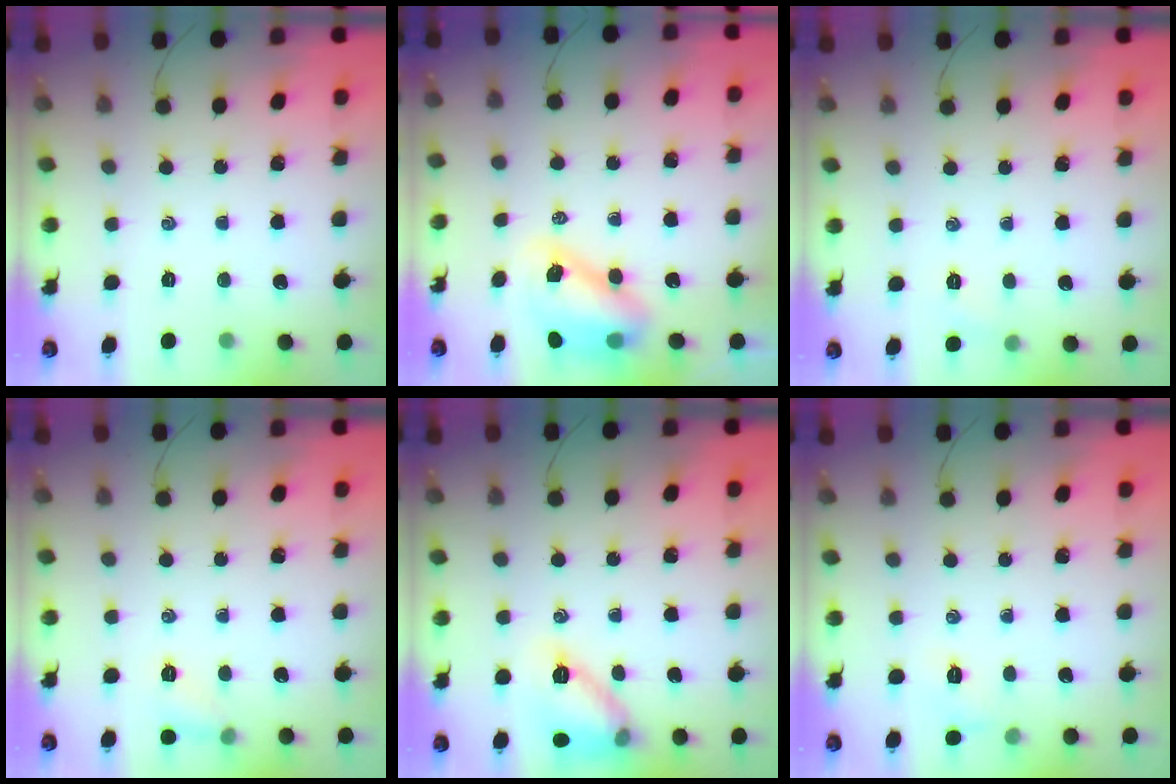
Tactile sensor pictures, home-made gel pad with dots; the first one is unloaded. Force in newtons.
{"total": 9.2, "press": 9.0, "slide": 2.1}
{"total": 3.6, "press": 3.4, "slide": 1.1}
{"total": 5.8, "press": 5.6, "slide": 1.7}
{"total": 12.3, "press": 12.3, "slide": 1.0}
{"total": 5.6, "press": 5.3, "slide": 1.7}